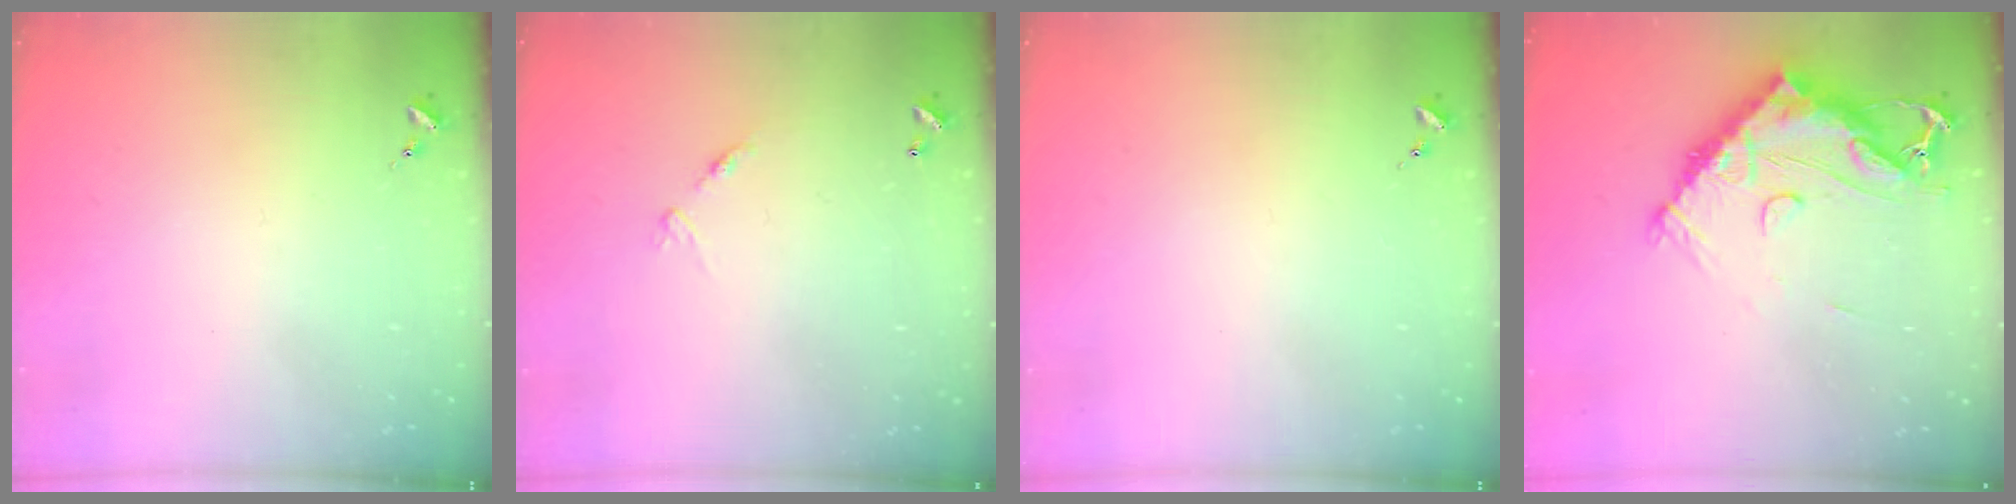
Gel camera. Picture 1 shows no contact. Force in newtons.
{"total": 6.9, "press": 6.8, "slide": 0.6}
{"total": 0.0}
{"total": 14.9, "press": 14.8, "slide": 1.4}